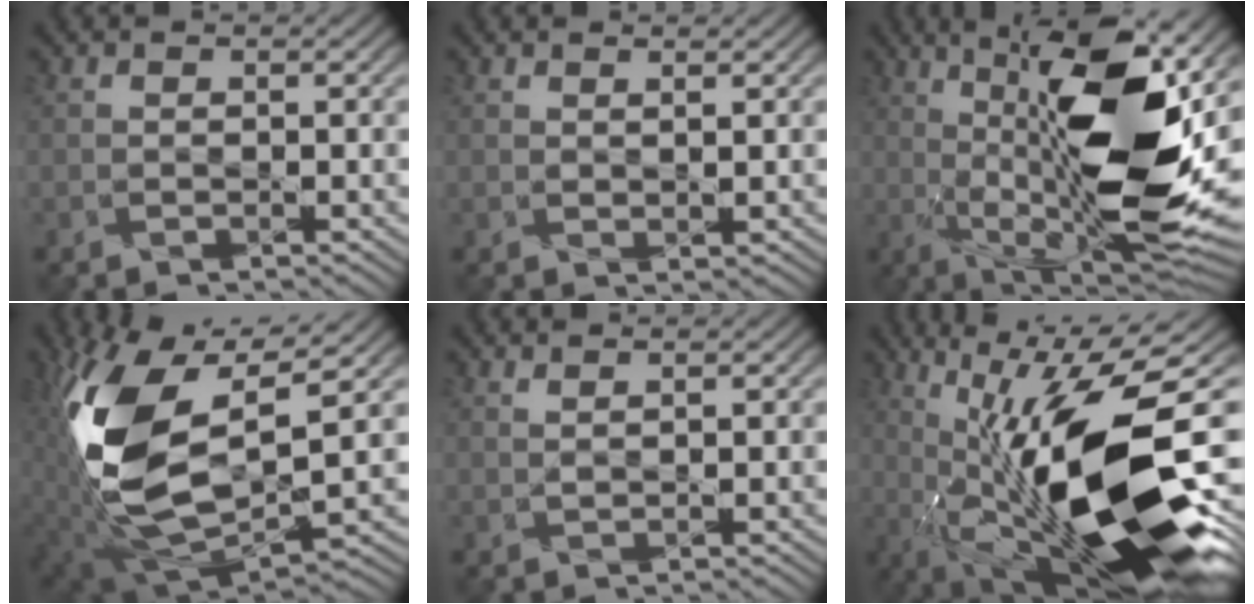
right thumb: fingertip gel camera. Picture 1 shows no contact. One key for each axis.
{"total": 0.9, "fx": 0.9, "fy": 0.1, "fz": 0.1, "tx": -0.005, "ty": -0.001, "tz": 0.017}
{"total": 17.0, "fx": 2.3, "fy": 5.9, "fz": 15.8, "tx": -0.264, "ty": 0.015, "tz": 0.045}
{"total": 15.6, "fx": 2.8, "fy": 8.7, "fz": 12.7, "tx": -0.286, "ty": -0.023, "tz": 0.062}
{"total": 1.2, "fx": 1.0, "fy": 0.3, "fz": 0.5, "tx": -0.005, "ty": -0.002, "tz": 0.018}
{"total": 20.0, "fx": -1.6, "fy": 7.0, "fz": 18.7, "tx": -0.303, "ty": 0.001, "tz": -0.039}